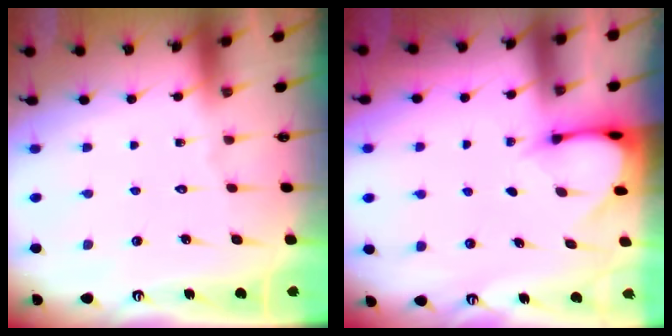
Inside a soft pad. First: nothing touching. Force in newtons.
{"total": 3.2, "press": 3.2, "slide": 0.2}